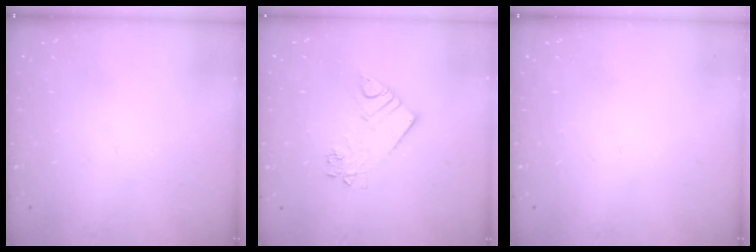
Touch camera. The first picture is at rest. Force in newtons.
{"total": 9.3, "press": 9.3, "slide": 0.7}
{"total": 0.0}